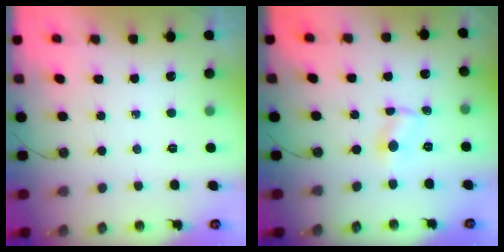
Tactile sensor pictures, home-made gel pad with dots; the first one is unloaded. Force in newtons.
{"total": 1.5, "press": 1.5, "slide": 0.2}